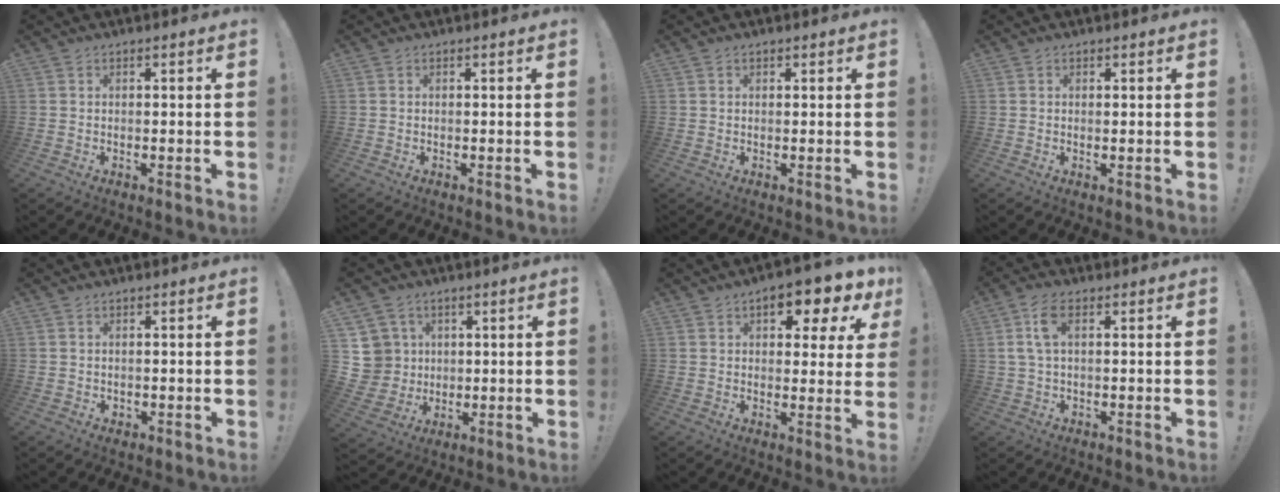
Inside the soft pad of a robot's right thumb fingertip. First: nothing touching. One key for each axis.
{"total": 0.0}
{"total": 0.6, "fx": 0.5, "fy": 0.3, "fz": 0.1, "tx": 0.000, "ty": -0.001, "tz": 0.009}
{"total": 0.6, "fx": 0.4, "fy": 0.0, "fz": 0.4, "tx": -0.001, "ty": -0.003, "tz": 0.005}
{"total": 0.7, "fx": 0.2, "fy": 0.7, "fz": 0.1, "tx": -0.002, "ty": 0.003, "tz": 0.002}
{"total": 8.0, "fx": 2.6, "fy": 7.5, "fz": 1.1, "tx": -0.030, "ty": -0.015, "tz": 0.060}
{"total": 8.2, "fx": 4.0, "fy": 4.0, "fz": 5.9, "tx": -0.072, "ty": -0.024, "tz": 0.067}
{"total": 6.1, "fx": 1.9, "fy": 2.6, "fz": 5.2, "tx": -0.101, "ty": 0.004, "tz": 0.033}